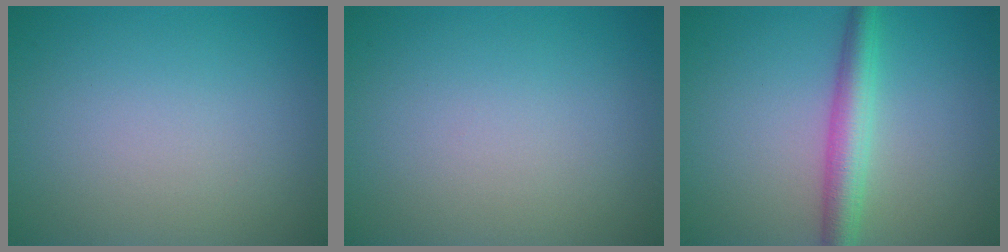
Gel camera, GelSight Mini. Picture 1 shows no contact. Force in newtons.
{"total": 0.0}
{"total": 3.8, "press": 3.8, "slide": 0.1}